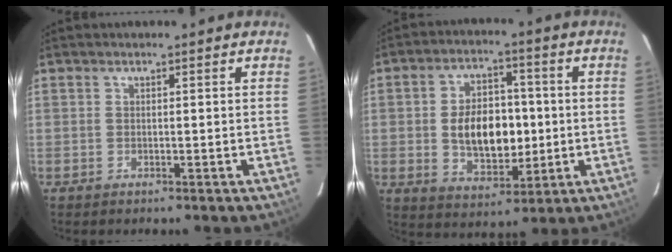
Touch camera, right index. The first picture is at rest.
{"total": 12.3, "force": [-0.6, 7.7, 9.7], "torque": [-0.173, 0.017, 0.005]}